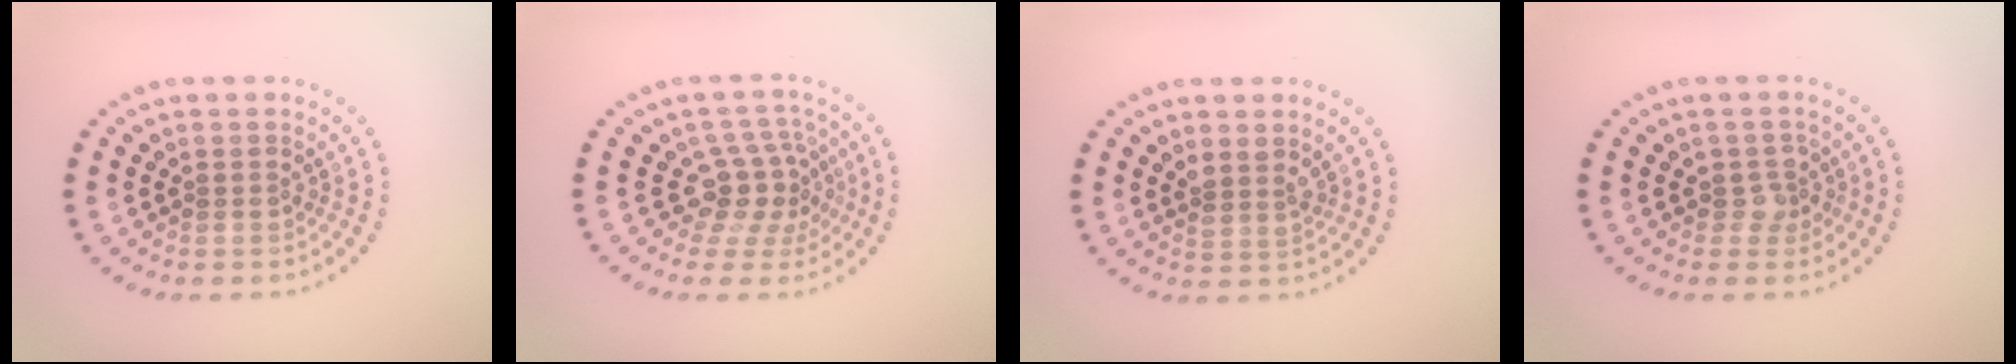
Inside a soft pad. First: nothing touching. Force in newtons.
{"total": 3.7, "press": 2.8, "slide": 2.4}
{"total": 1.7, "press": 1.4, "slide": 0.9}
{"total": 1.8, "press": 1.5, "slide": 0.9}